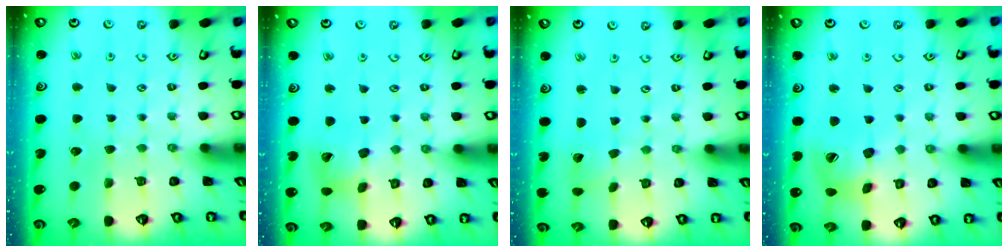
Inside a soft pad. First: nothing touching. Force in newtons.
{"total": 11.0, "press": 10.9, "slide": 1.5}
{"total": 1.9, "press": 1.9, "slide": 0.1}
{"total": 15.6, "press": 15.4, "slide": 2.2}